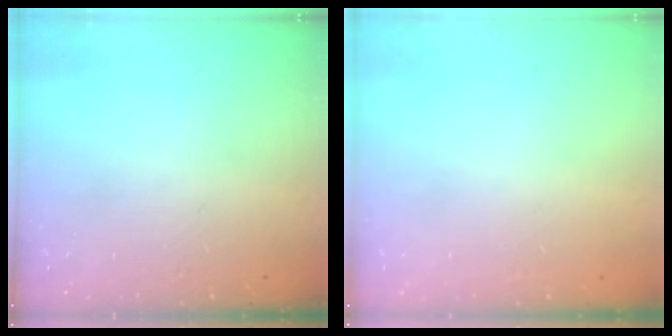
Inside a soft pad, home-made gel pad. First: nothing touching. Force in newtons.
{"total": 0.6, "press": 0.5, "slide": 0.2}